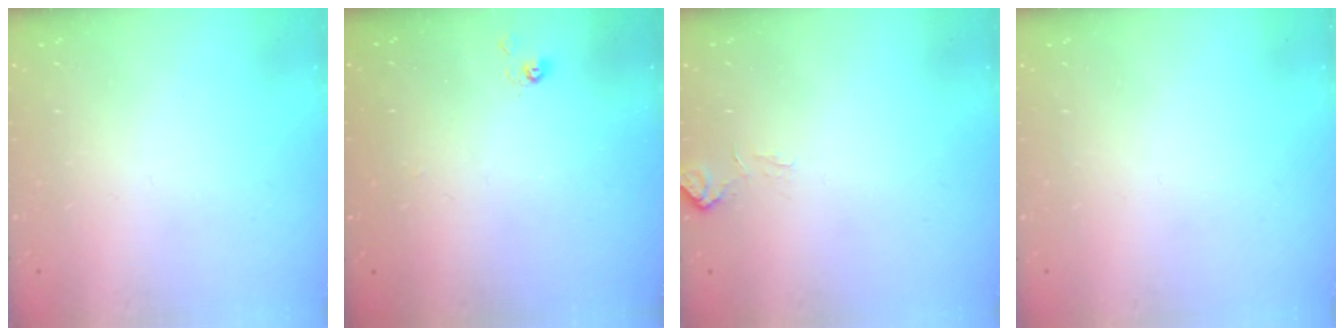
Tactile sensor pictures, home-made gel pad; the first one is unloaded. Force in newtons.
{"total": 3.9, "press": 3.9, "slide": 0.3}
{"total": 2.3, "press": 2.2, "slide": 0.6}
{"total": 0.0}